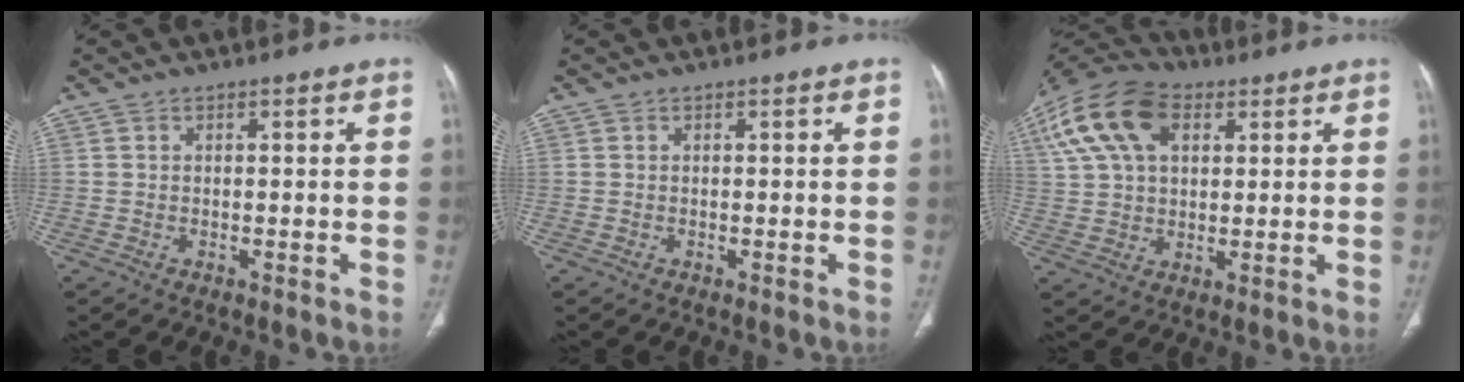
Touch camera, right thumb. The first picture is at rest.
{"total": 0.0}
{"total": 18.1, "force": [7.1, 11.1, 12.4], "torque": [-0.258, 0.019, 0.126]}